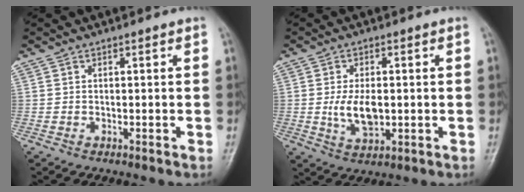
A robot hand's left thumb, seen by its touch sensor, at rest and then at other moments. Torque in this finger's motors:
{"motor_torque": [0.04, 0.23, 0.67, -0.10, 0.07]}